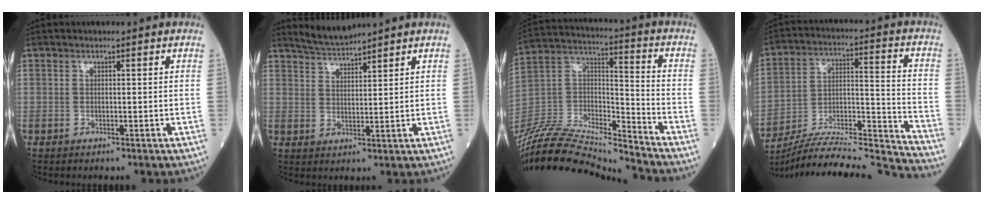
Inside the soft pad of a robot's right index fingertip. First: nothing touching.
{"total": 4.0, "force": [3.9, -0.7, 0.2], "torque": [-0.010, -0.002, 0.081]}
{"total": 21.6, "force": [-20.8, 0.4, 5.8], "torque": [-0.125, 0.019, -0.363]}
{"total": 23.7, "force": [-22.8, -1.4, 6.6], "torque": [-0.111, 0.006, -0.350]}